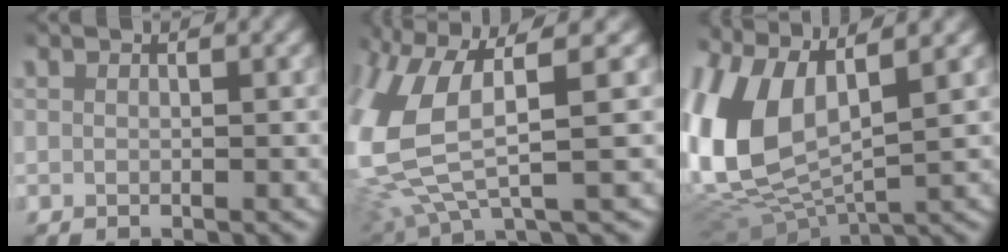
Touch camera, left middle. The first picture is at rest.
{"total": 9.6, "force": [0.0, 6.4, 7.2], "torque": [-0.192, -0.016, 0.009]}
{"total": 11.1, "force": [0.7, 7.9, 7.8], "torque": [-0.202, -0.008, 0.018]}